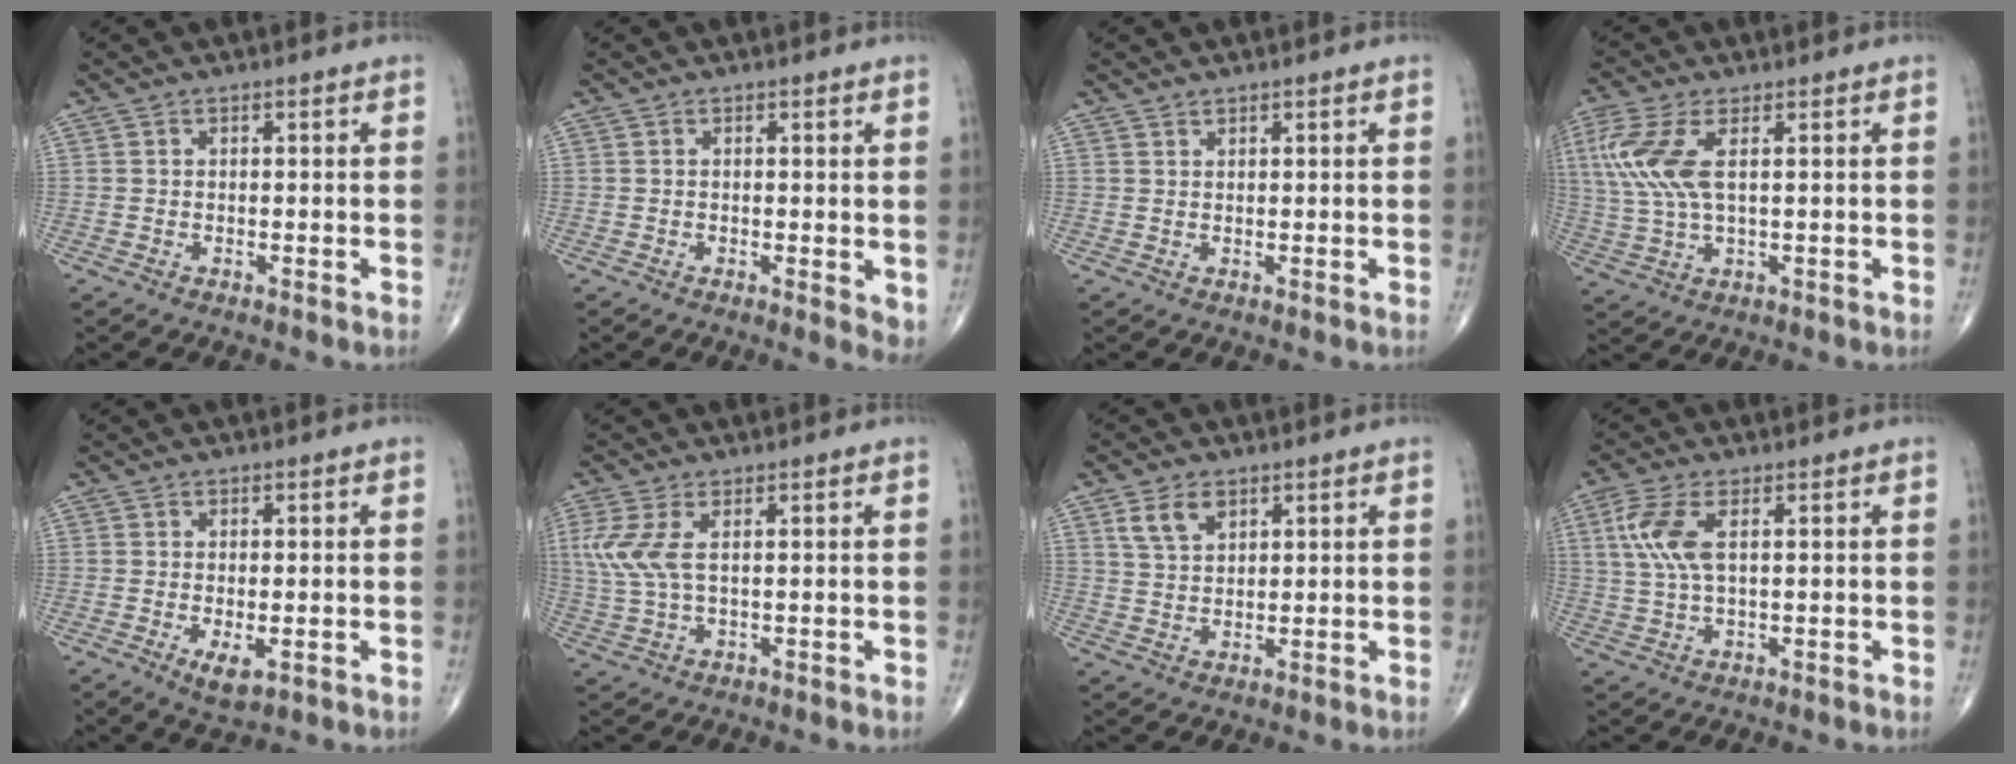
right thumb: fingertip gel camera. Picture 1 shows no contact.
{"total": 3.1, "force": [0.2, 1.1, 2.9], "torque": [-0.039, -0.012, 0.002]}
{"total": 0.7, "force": [0.7, 0.2, 0.0], "torque": [0.000, -0.007, 0.012]}
{"total": 10.3, "force": [2.8, 4.3, 9.0], "torque": [-0.235, 0.000, 0.061]}
{"total": 3.3, "force": [-0.9, 1.4, 2.9], "torque": [-0.050, -0.009, -0.010]}
{"total": 6.4, "force": [1.7, 2.7, 5.6], "torque": [-0.154, 0.001, 0.043]}
{"total": 5.3, "force": [2.8, 3.2, 3.2], "torque": [-0.050, -0.010, 0.058]}
{"total": 7.4, "force": [2.1, 3.0, 6.5], "torque": [-0.162, 0.004, 0.046]}